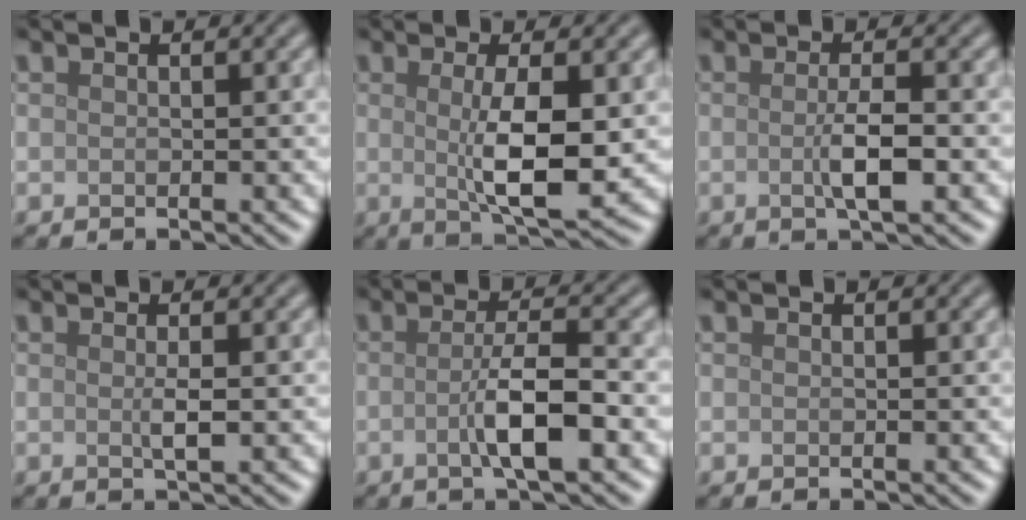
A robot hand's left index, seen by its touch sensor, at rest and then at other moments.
{"total": 5.8, "force": [0.1, 1.3, 5.6], "torque": [-0.098, -0.007, 0.007]}
{"total": 2.9, "force": [-0.4, 0.5, 2.8], "torque": [-0.050, -0.001, -0.008]}
{"total": 1.4, "force": [0.0, 0.1, 1.4], "torque": [-0.028, 0.001, -0.001]}
{"total": 4.5, "force": [-0.9, 0.8, 4.4], "torque": [-0.075, 0.002, -0.019]}
{"total": 0.0}